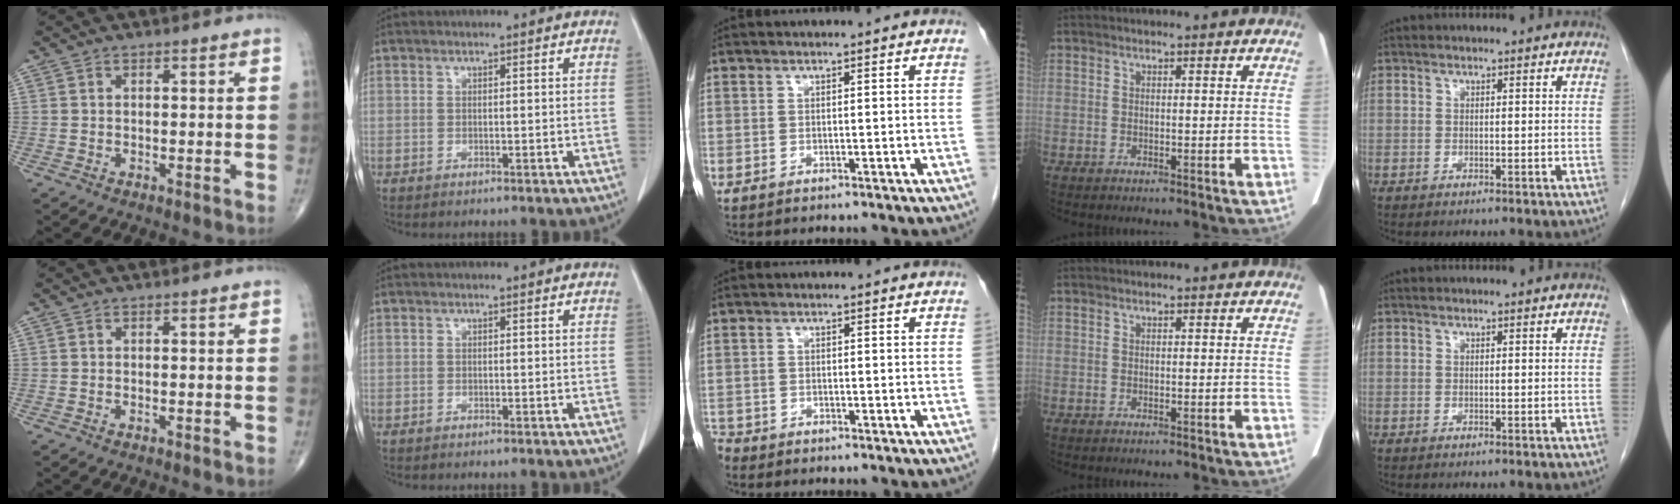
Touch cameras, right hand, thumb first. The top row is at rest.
{"middle": {"total": 2.0, "force": [-1.9, 0.6, 0.0], "torque": [0.000, -0.003, -0.035]}}